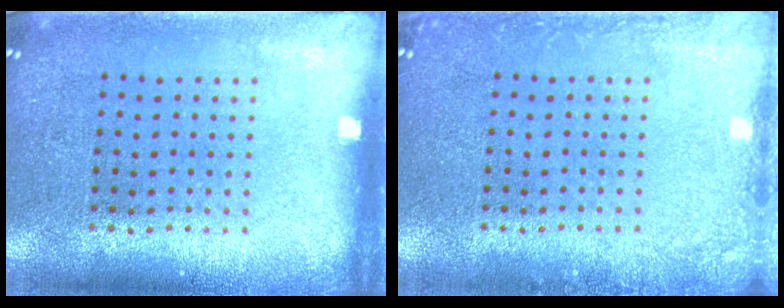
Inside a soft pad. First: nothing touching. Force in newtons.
{"total": 1.4, "press": 1.4, "slide": 0.2}